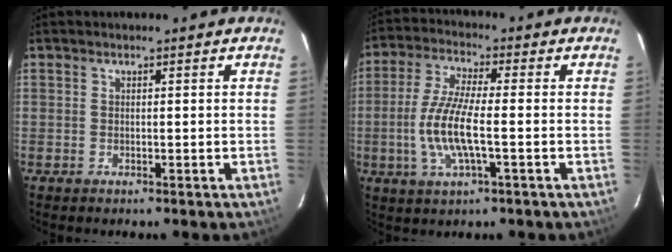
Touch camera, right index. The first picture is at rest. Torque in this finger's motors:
{"motor_torque": [0.41, -0.10, 0.46, 0.17]}